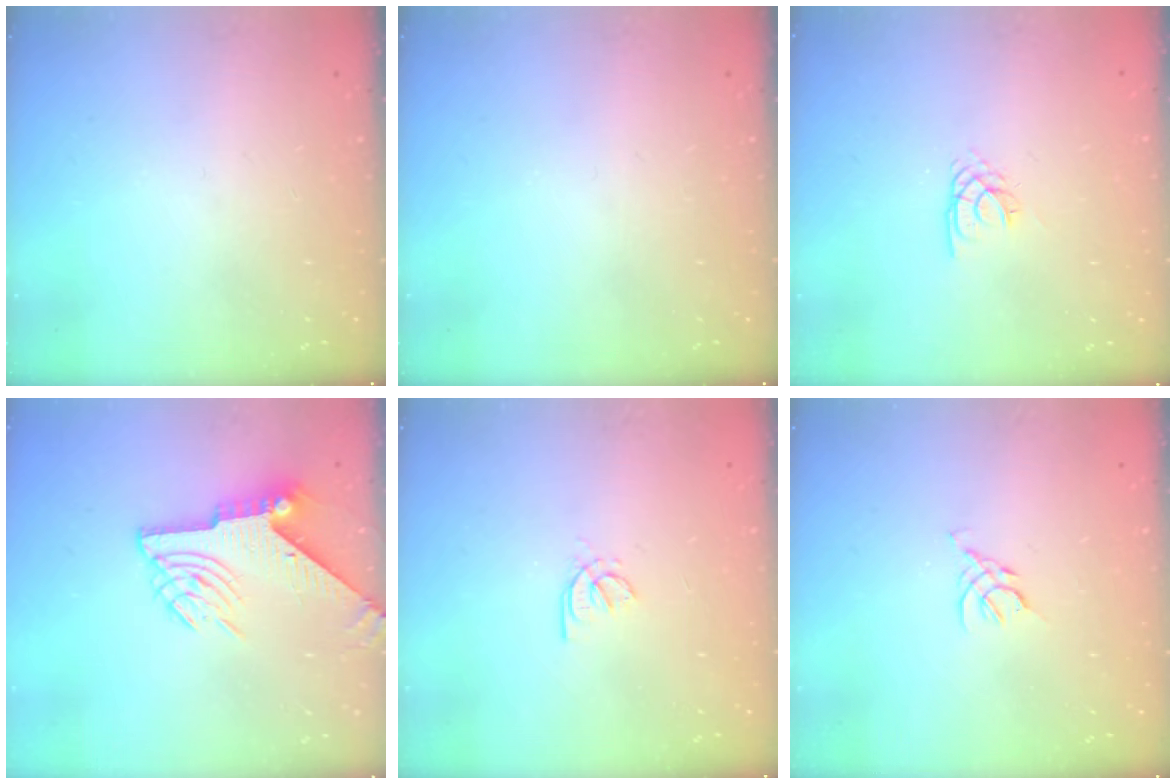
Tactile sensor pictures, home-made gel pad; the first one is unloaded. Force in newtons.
{"total": 0.0}
{"total": 2.2, "press": 2.2, "slide": 0.3}
{"total": 9.2, "press": 9.2, "slide": 0.7}
{"total": 2.1, "press": 2.1, "slide": 0.6}
{"total": 2.5, "press": 2.5, "slide": 0.7}